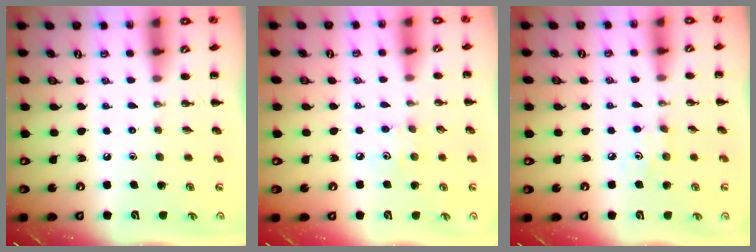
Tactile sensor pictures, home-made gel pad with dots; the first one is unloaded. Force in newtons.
{"total": 4.1, "press": 4.0, "slide": 1.0}
{"total": 3.7, "press": 3.6, "slide": 0.9}